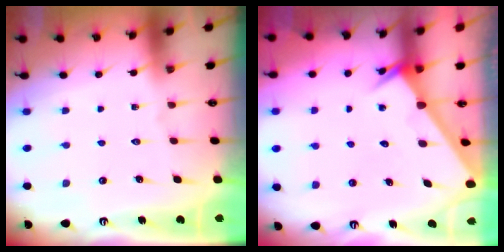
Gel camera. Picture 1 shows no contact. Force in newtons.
{"total": 2.6, "press": 2.6, "slide": 0.0}